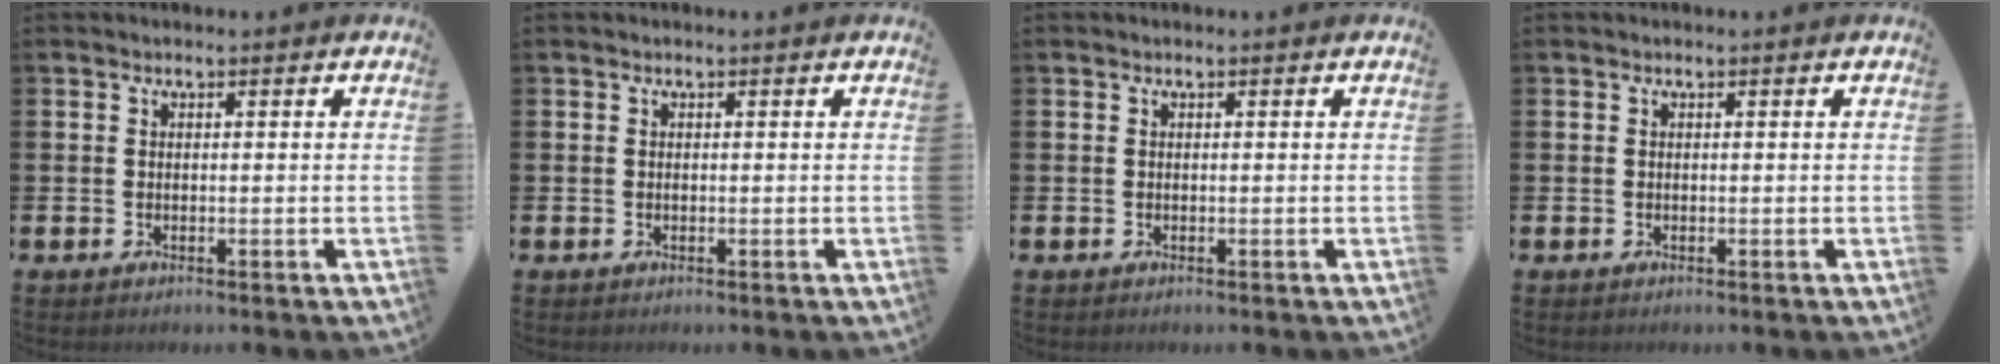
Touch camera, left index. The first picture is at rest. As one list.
[{"total": 0.0}, {"total": 0.0}, {"total": 0.0}]